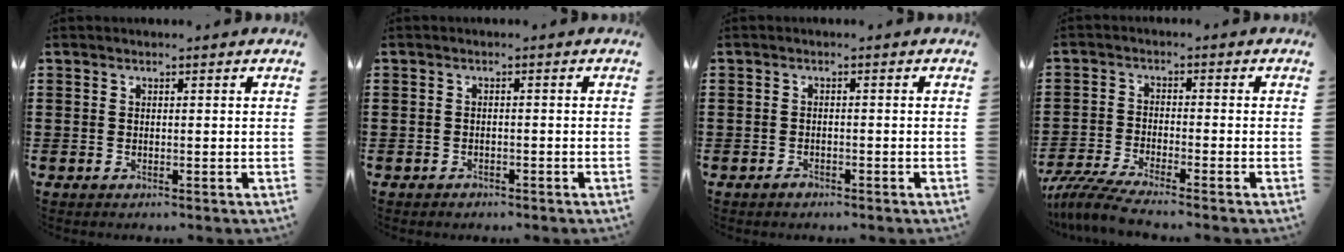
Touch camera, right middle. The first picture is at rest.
{"total": 1.1, "force": [-1.0, 0.5, -0.1], "torque": [-0.001, 0.001, -0.022]}
{"total": 1.1, "force": [-0.9, 0.5, 0.2], "torque": [-0.007, -0.002, -0.020]}
{"total": 5.0, "force": [-4.6, 0.1, 2.0], "torque": [-0.063, -0.020, -0.096]}